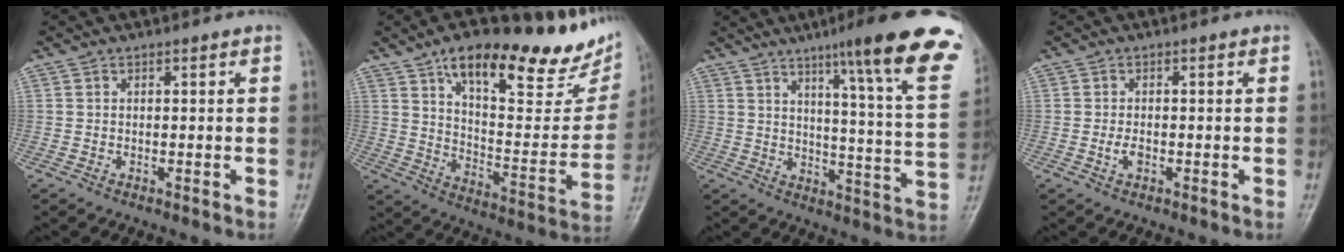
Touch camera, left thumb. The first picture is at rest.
{"total": 27.8, "force": [17.6, 9.7, 19.2], "torque": [-0.232, -0.052, 0.267]}
{"total": 23.2, "force": [14.3, 2.4, 18.1], "torque": [-0.225, -0.063, 0.183]}
{"total": 1.9, "force": [-0.5, 1.1, 1.5], "torque": [-0.029, 0.000, -0.009]}